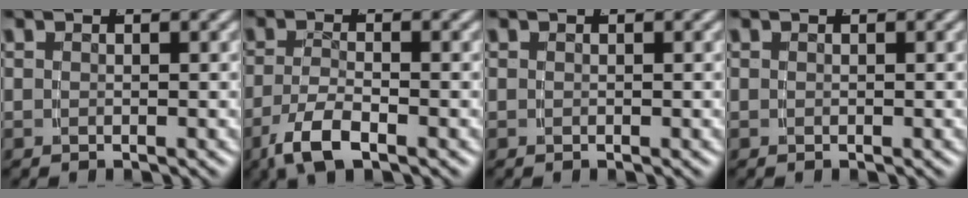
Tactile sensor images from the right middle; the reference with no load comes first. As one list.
[{"total": 3.7, "force": [-2.2, 1.1, 2.8], "torque": [-0.062, -0.016, -0.030]}, {"total": 0.0}, {"total": 0.0}]